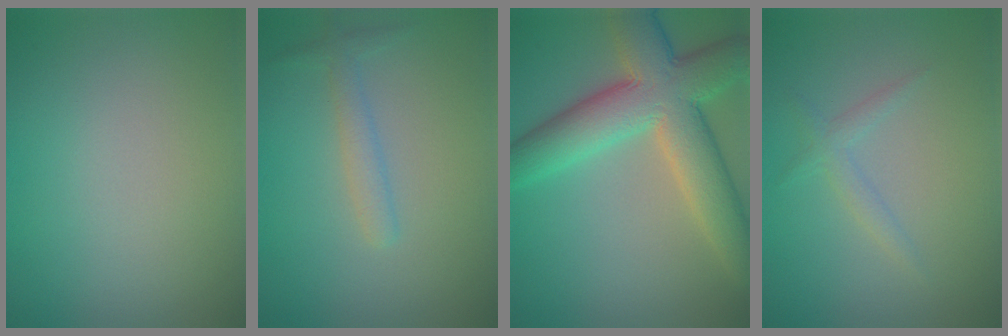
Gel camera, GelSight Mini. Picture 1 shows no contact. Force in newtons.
{"total": 1.6, "press": 1.6, "slide": 0.1}
{"total": 10.0, "press": 10.0, "slide": 0.5}
{"total": 1.3, "press": 1.3, "slide": 0.0}